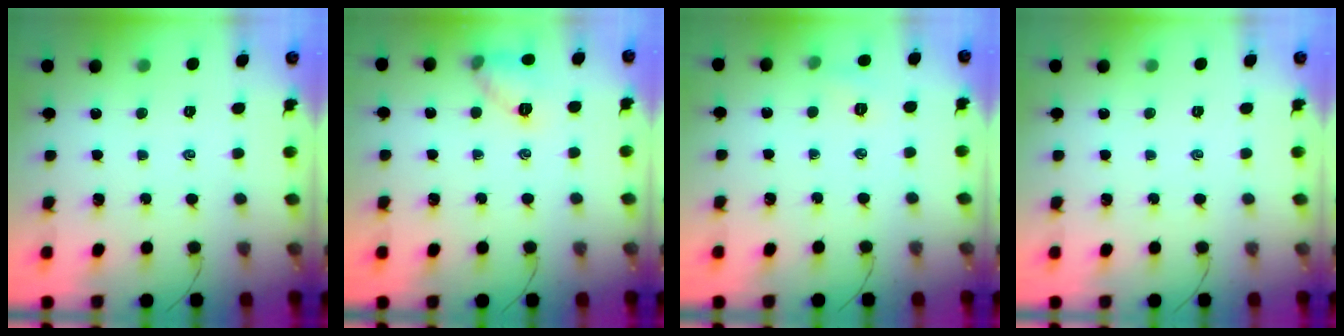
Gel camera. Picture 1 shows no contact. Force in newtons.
{"total": 8.7, "press": 8.6, "slide": 1.0}
{"total": 4.6, "press": 4.5, "slide": 1.3}
{"total": 0.0}